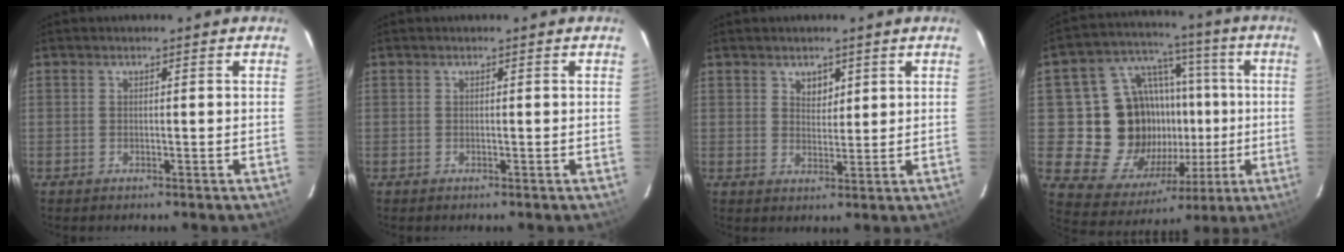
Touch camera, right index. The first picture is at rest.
{"total": 0.0}
{"total": 3.1, "force": [1.8, 2.1, 1.4], "torque": [-0.016, 0.004, 0.032]}
{"total": 19.1, "force": [-1.1, 16.1, 10.1], "torque": [-0.203, 0.036, 0.004]}